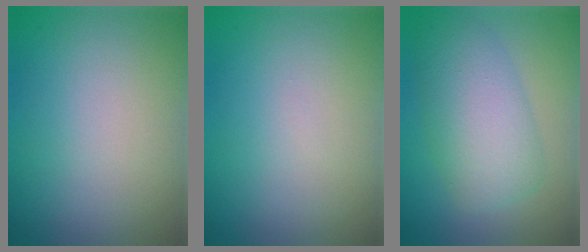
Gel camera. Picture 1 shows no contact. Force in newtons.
{"total": 0.0}
{"total": 6.7, "press": 6.7, "slide": 0.2}